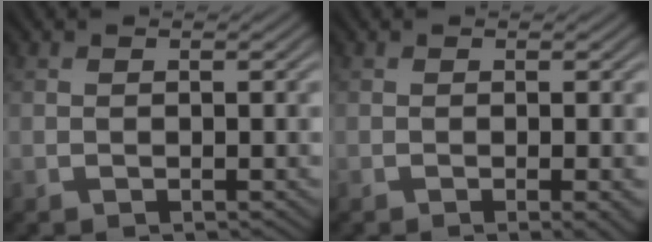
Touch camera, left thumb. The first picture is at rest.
{"total": 1.8, "force": [-0.4, 0.3, 1.7], "torque": [-0.025, -0.001, -0.012]}